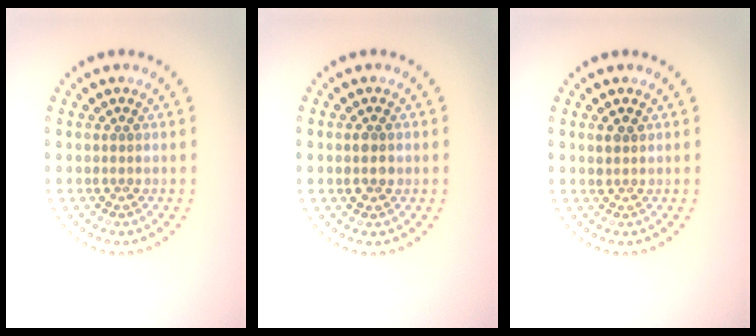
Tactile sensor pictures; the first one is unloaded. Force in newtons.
{"total": 2.0, "press": 2.0, "slide": 0.1}
{"total": 1.1, "press": 1.0, "slide": 0.5}